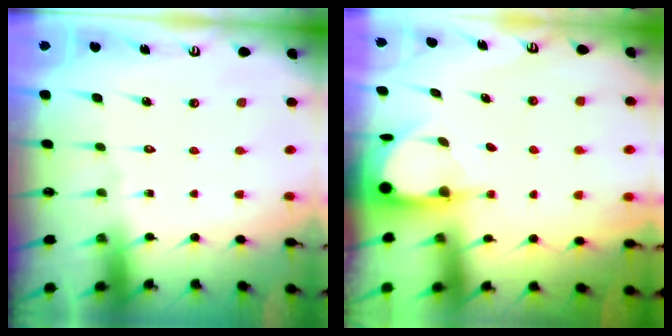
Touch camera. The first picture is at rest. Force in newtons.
{"total": 4.0, "press": 3.9, "slide": 0.3}